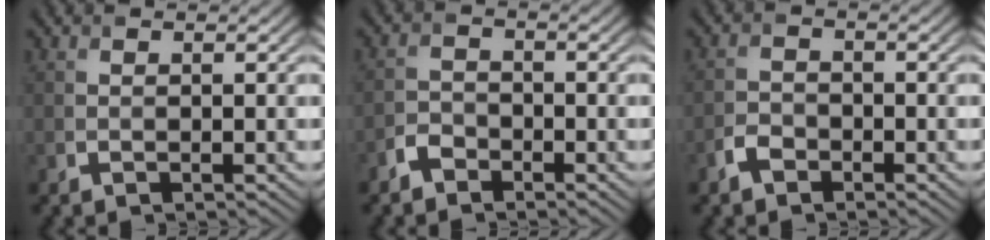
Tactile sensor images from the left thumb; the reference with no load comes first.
{"total": 2.4, "force": [-1.9, 1.4, 0.6], "torque": [-0.011, 0.004, -0.047]}
{"total": 2.4, "force": [-1.7, 1.4, 0.9], "torque": [-0.018, 0.003, -0.040]}